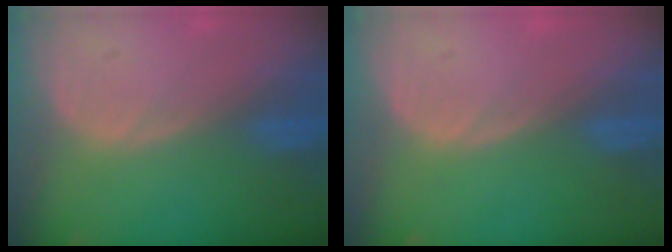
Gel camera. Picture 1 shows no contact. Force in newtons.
{"total": 0.0}